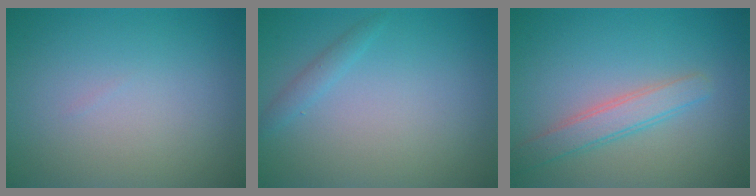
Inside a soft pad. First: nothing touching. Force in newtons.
{"total": 1.1, "press": 1.1, "slide": 0.1}
{"total": 2.7, "press": 2.7, "slide": 0.1}